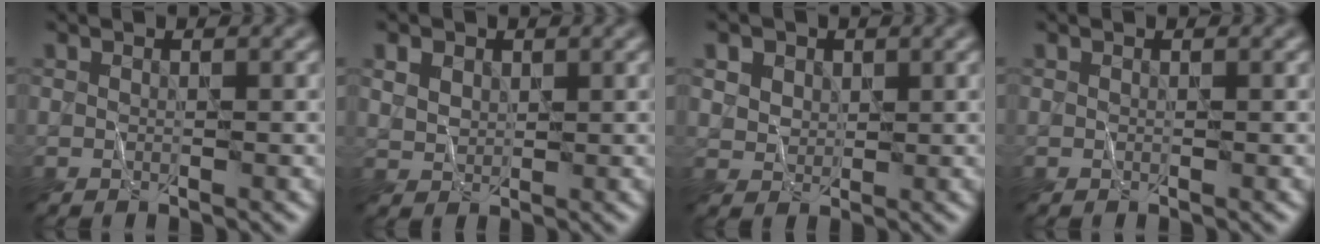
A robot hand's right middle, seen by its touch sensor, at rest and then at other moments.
{"total": 2.6, "force": [1.3, 1.8, 1.3], "torque": [-0.032, 0.005, 0.027]}
{"total": 5.1, "force": [2.7, 3.6, 2.3], "torque": [-0.057, 0.010, 0.044]}
{"total": 0.0}